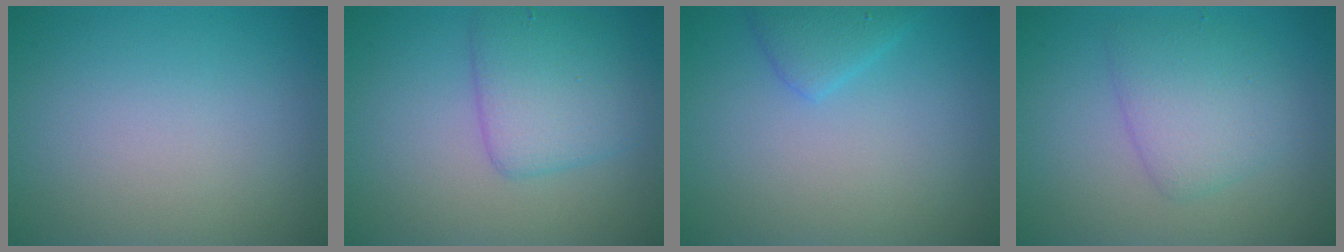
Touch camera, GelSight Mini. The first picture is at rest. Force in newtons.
{"total": 4.3, "press": 4.3, "slide": 0.0}
{"total": 2.0, "press": 2.0, "slide": 0.1}
{"total": 3.4, "press": 3.4, "slide": 0.1}